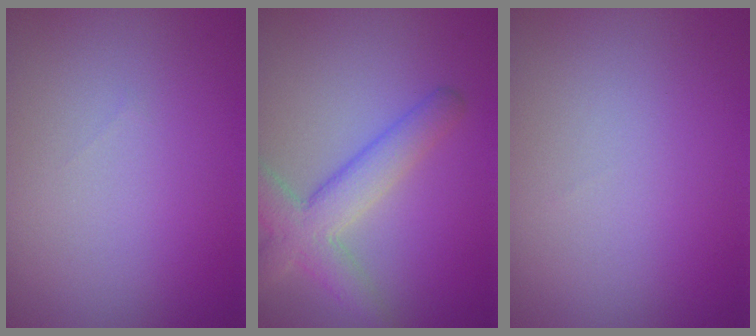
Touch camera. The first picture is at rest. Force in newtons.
{"total": 4.6, "press": 4.6, "slide": 0.3}
{"total": 0.0}